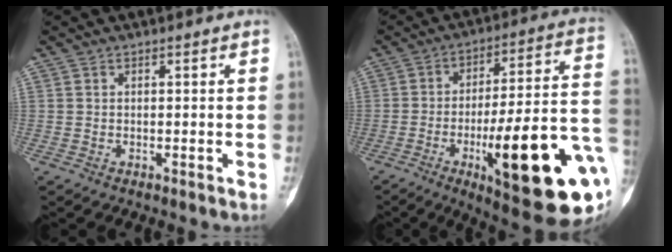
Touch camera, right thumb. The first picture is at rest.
{"total": 27.0, "force": [-7.9, 6.3, 25.1], "torque": [-0.317, 0.010, -0.104]}